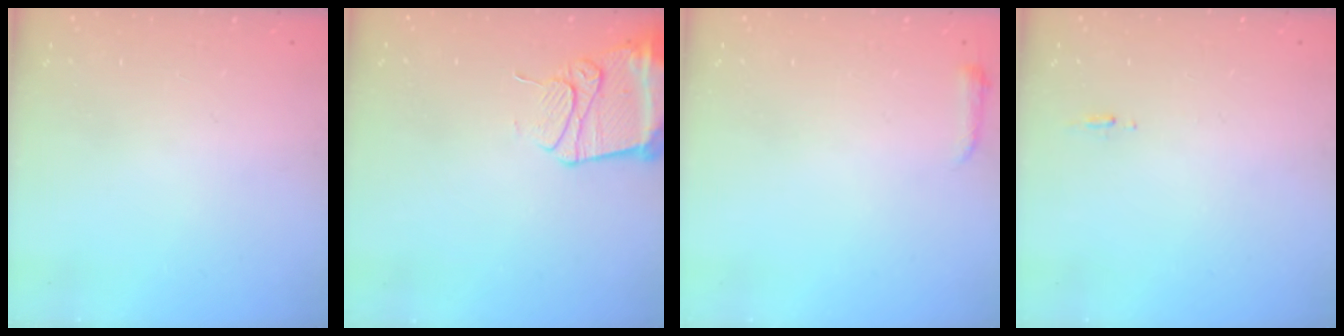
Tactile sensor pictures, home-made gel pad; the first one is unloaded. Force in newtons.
{"total": 13.2, "press": 13.2, "slide": 1.4}
{"total": 3.0, "press": 2.9, "slide": 0.6}
{"total": 5.0, "press": 4.7, "slide": 1.8}